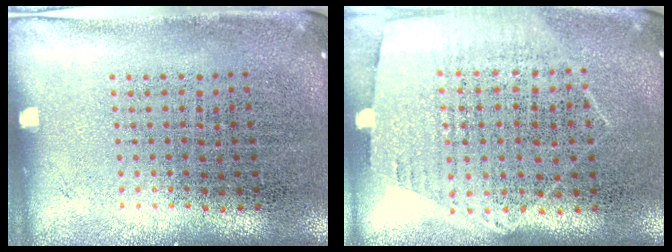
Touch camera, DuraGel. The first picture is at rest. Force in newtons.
{"total": 1.2, "press": 1.1, "slide": 0.5}